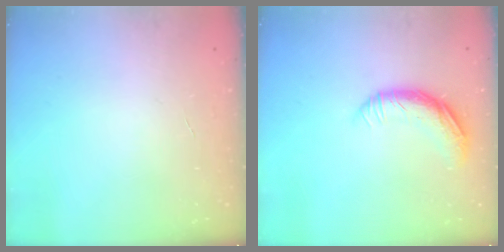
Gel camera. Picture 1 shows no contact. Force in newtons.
{"total": 11.2, "press": 11.1, "slide": 0.9}